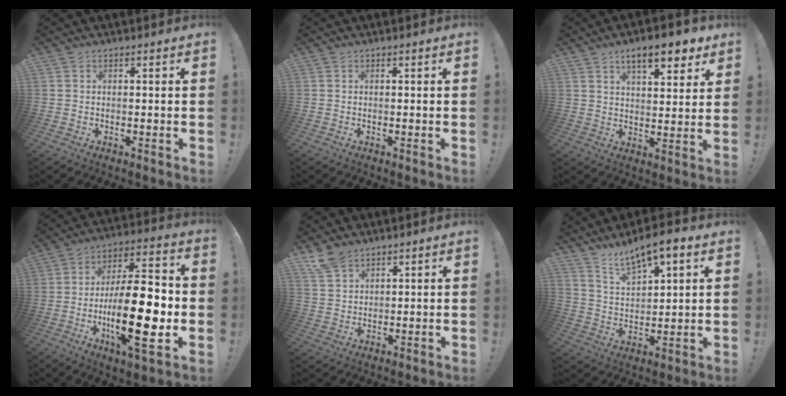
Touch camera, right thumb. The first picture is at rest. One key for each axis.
{"total": 0.0}
{"total": 10.4, "fx": 6.6, "fy": 3.6, "fz": 7.2, "tx": -0.098, "ty": -0.031, "tz": 0.110}
{"total": 24.4, "fx": -5.1, "fy": 8.4, "fz": 22.3, "tx": -0.396, "ty": 0.018, "tz": -0.081}
{"total": 8.0, "fx": 6.1, "fy": 4.6, "fz": 2.5, "tx": -0.048, "ty": -0.035, "tz": 0.124}
{"total": 9.6, "fx": 7.4, "fy": 3.5, "fz": 5.1, "tx": -0.093, "ty": -0.044, "tz": 0.134}